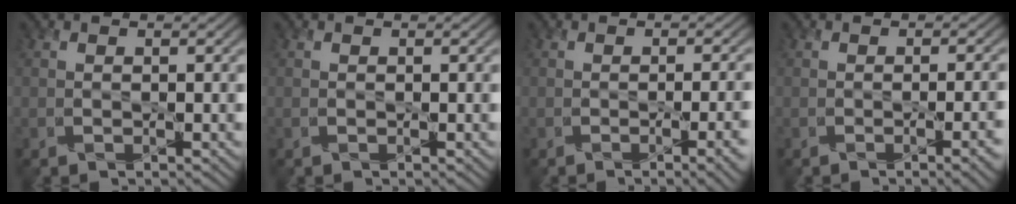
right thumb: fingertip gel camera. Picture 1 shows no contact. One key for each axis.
{"total": 0.0}
{"total": 4.1, "fx": -1.4, "fy": 0.9, "fz": 3.7, "tx": -0.049, "ty": -0.009, "tz": -0.014}
{"total": 3.4, "fx": -1.2, "fy": 0.8, "fz": 3.1, "tx": -0.042, "ty": -0.008, "tz": -0.013}